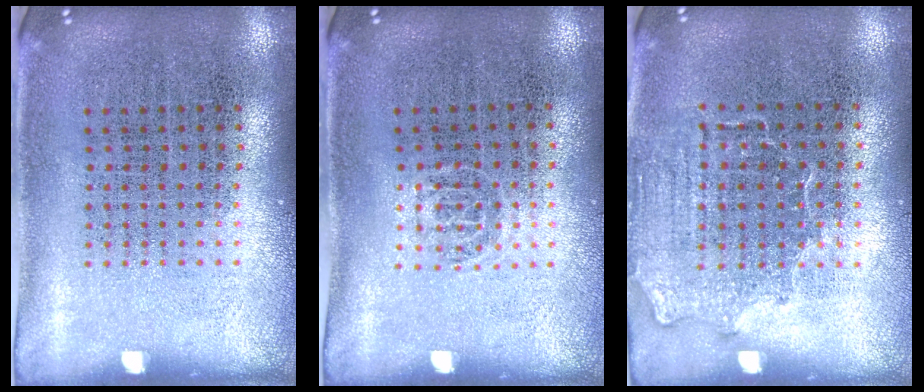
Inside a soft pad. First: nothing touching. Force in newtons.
{"total": 0.6, "press": 0.4, "slide": 0.4}
{"total": 1.4, "press": 1.2, "slide": 0.7}